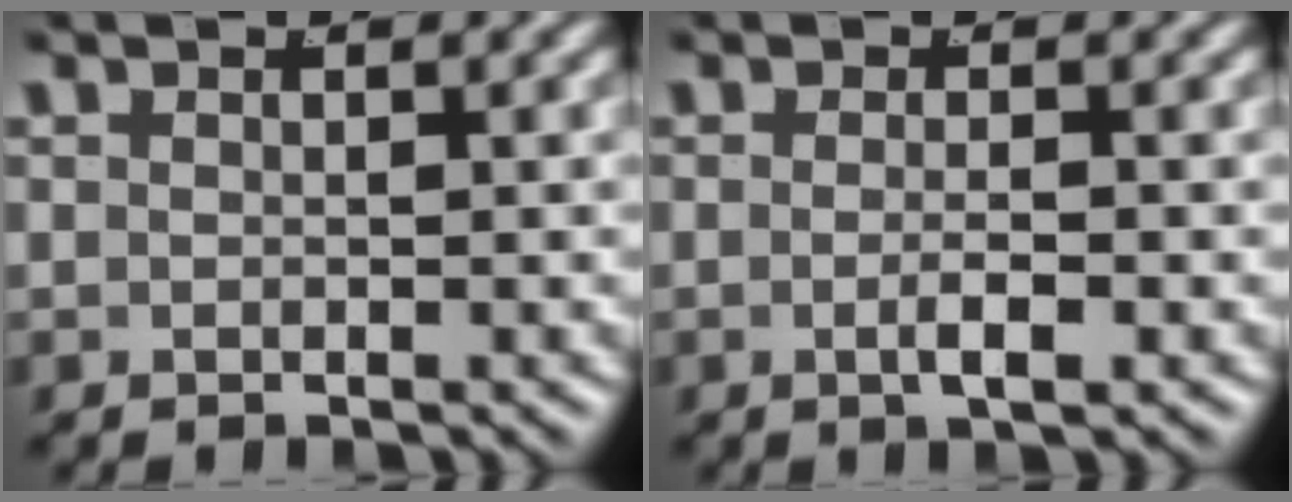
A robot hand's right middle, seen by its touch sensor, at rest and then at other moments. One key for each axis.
{"total": 1.4, "fx": -0.5, "fy": 0.2, "fz": 1.3, "tx": -0.025, "ty": 0.002, "tz": -0.009}